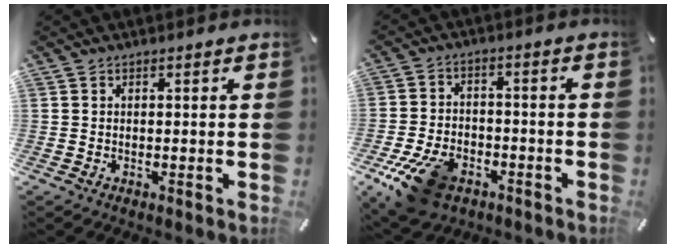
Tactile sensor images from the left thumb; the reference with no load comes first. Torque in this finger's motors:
{"motor_torque": [-0.58, 1.28, 0.65, 0.31, 0.15]}